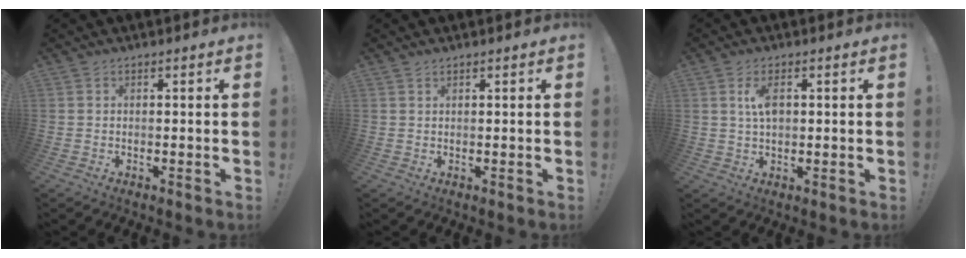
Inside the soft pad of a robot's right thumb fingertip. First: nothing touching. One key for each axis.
{"total": 0.6, "fx": 0.5, "fy": 0.0, "fz": 0.3, "tx": -0.001, "ty": -0.002, "tz": 0.009}
{"total": 5.1, "fx": 1.2, "fy": 2.6, "fz": 4.2, "tx": -0.067, "ty": 0.001, "tz": 0.018}